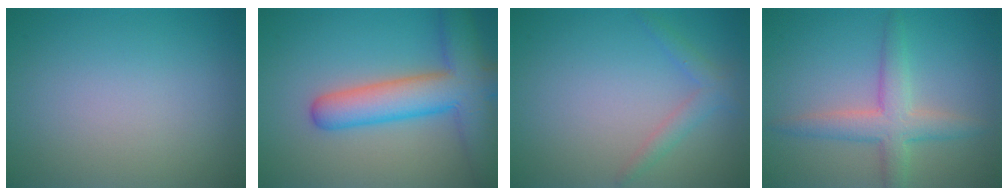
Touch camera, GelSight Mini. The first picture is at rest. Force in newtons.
{"total": 8.2, "press": 8.2, "slide": 0.3}
{"total": 1.8, "press": 1.8, "slide": 0.1}
{"total": 3.9, "press": 3.9, "slide": 0.1}